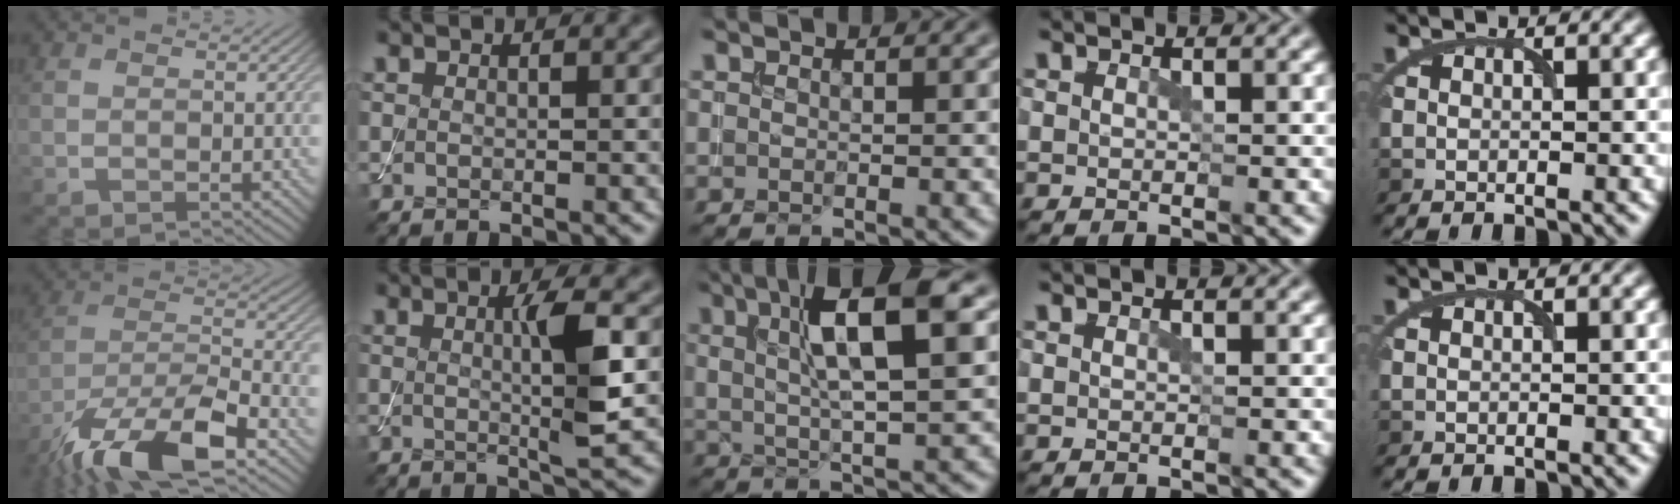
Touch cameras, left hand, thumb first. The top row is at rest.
{"thumb": {"total": 15.8, "force": [-10.5, 4.7, 10.8], "torque": [-0.215, -0.010, -0.197]}, "index": {"total": 4.4, "force": [0.3, 0.6, 4.4], "torque": [-0.073, -0.004, 0.004]}, "middle": {"total": 8.1, "force": [2.4, 1.6, 7.6], "torque": [-0.117, 0.007, 0.043]}}